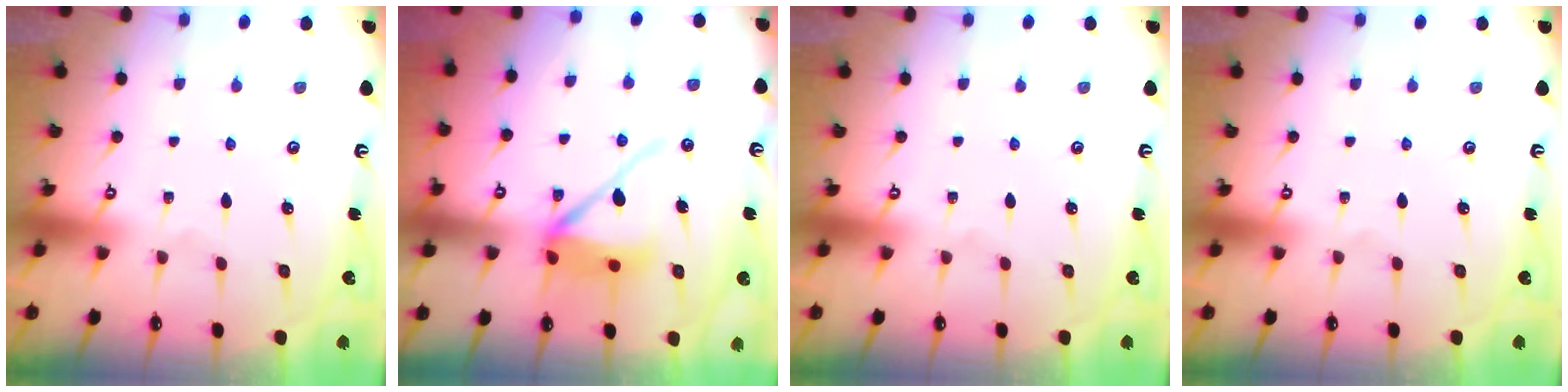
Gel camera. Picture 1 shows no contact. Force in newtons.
{"total": 10.6, "press": 10.5, "slide": 1.6}
{"total": 0.0}
{"total": 0.0}